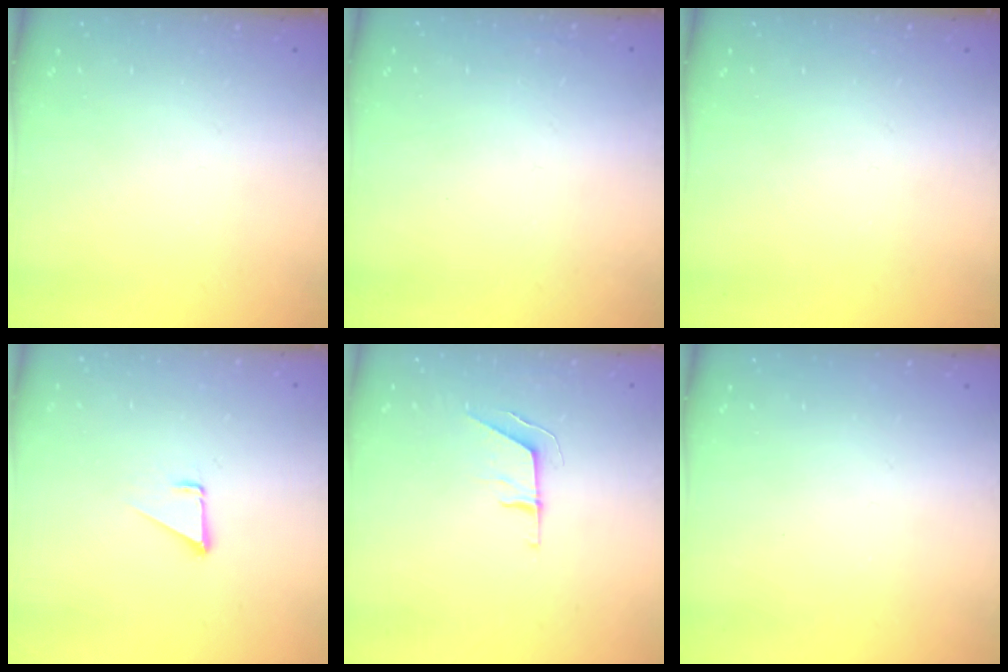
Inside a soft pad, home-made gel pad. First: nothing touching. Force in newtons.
{"total": 1.6, "press": 1.6, "slide": 0.1}
{"total": 0.0}
{"total": 1.7, "press": 1.7, "slide": 0.1}
{"total": 6.1, "press": 6.1, "slide": 0.0}
{"total": 0.0}